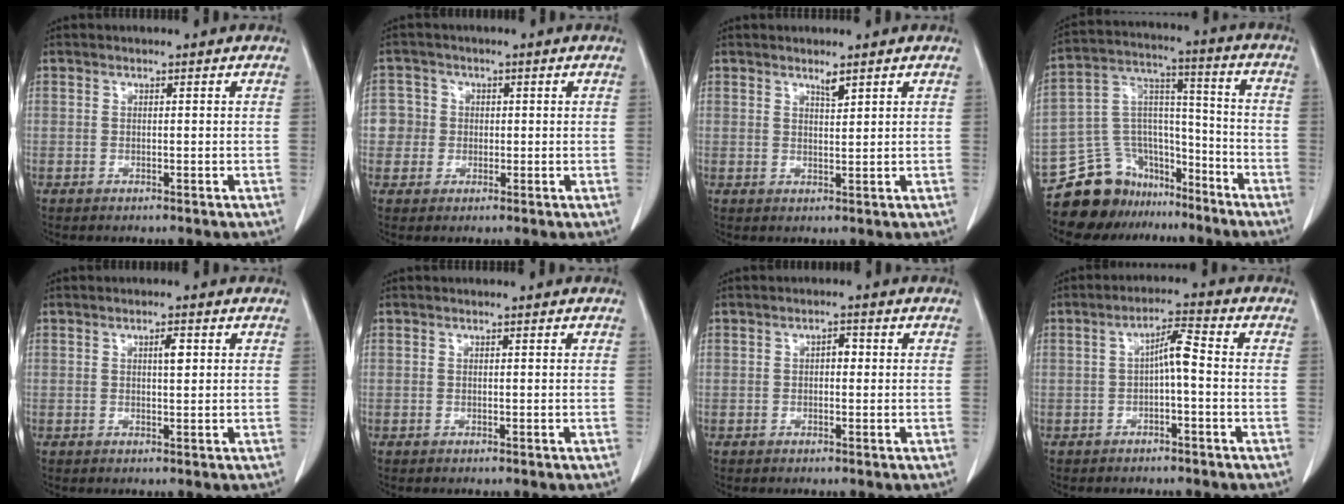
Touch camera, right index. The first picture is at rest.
{"total": 3.9, "force": [0.0, 3.9, 0.0], "torque": [0.013, 0.014, -0.001]}
{"total": 1.6, "force": [1.3, 0.1, 0.9], "torque": [-0.019, -0.005, 0.024]}
{"total": 14.4, "force": [-11.9, 7.7, 2.8], "torque": [-0.048, 0.078, -0.206]}
{"total": 1.9, "force": [0.6, 0.4, 1.8], "torque": [-0.029, 0.000, 0.010]}
{"total": 0.0}
{"total": 1.5, "force": [0.1, 0.8, 1.3], "torque": [-0.017, 0.005, -0.001]}
{"total": 4.2, "force": [-0.4, 0.5, 4.2], "torque": [-0.069, 0.016, -0.007]}